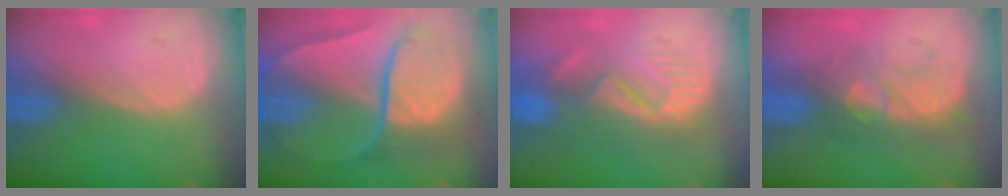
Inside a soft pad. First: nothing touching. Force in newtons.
{"total": 10.8, "press": 10.7, "slide": 1.1}
{"total": 8.7, "press": 8.2, "slide": 3.0}
{"total": 8.8, "press": 7.6, "slide": 4.5}